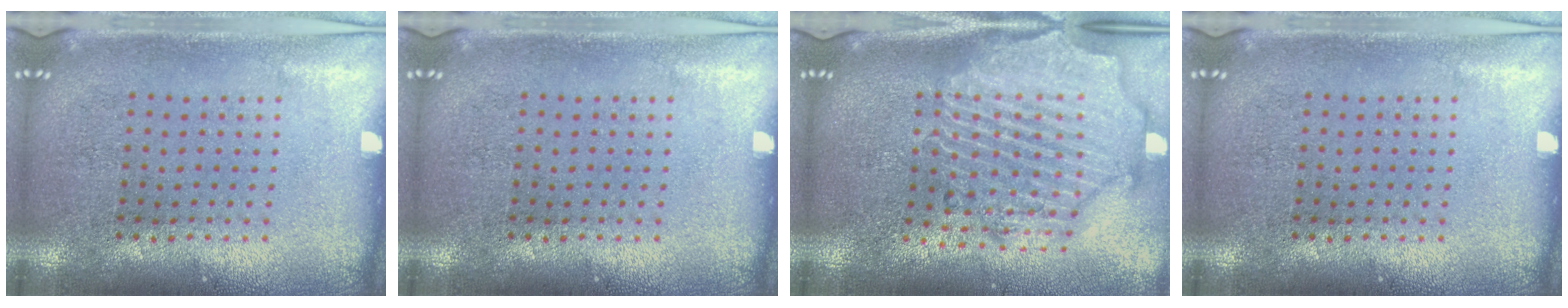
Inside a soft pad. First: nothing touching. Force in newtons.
{"total": 0.0}
{"total": 3.0, "press": 2.6, "slide": 1.5}
{"total": 0.0}